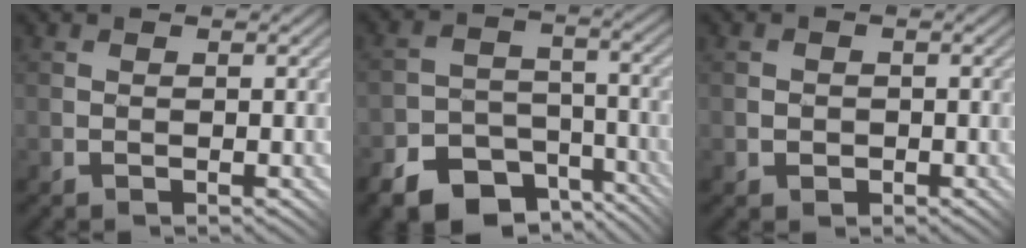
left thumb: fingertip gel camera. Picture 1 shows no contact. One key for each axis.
{"total": 12.4, "fx": -8.7, "fy": 7.6, "fz": 4.6, "tx": -0.106, "ty": -0.020, "tz": -0.126}
{"total": 1.3, "fx": -0.5, "fy": 1.2, "fz": 0.4, "tx": 0.003, "ty": 0.004, "tz": -0.011}